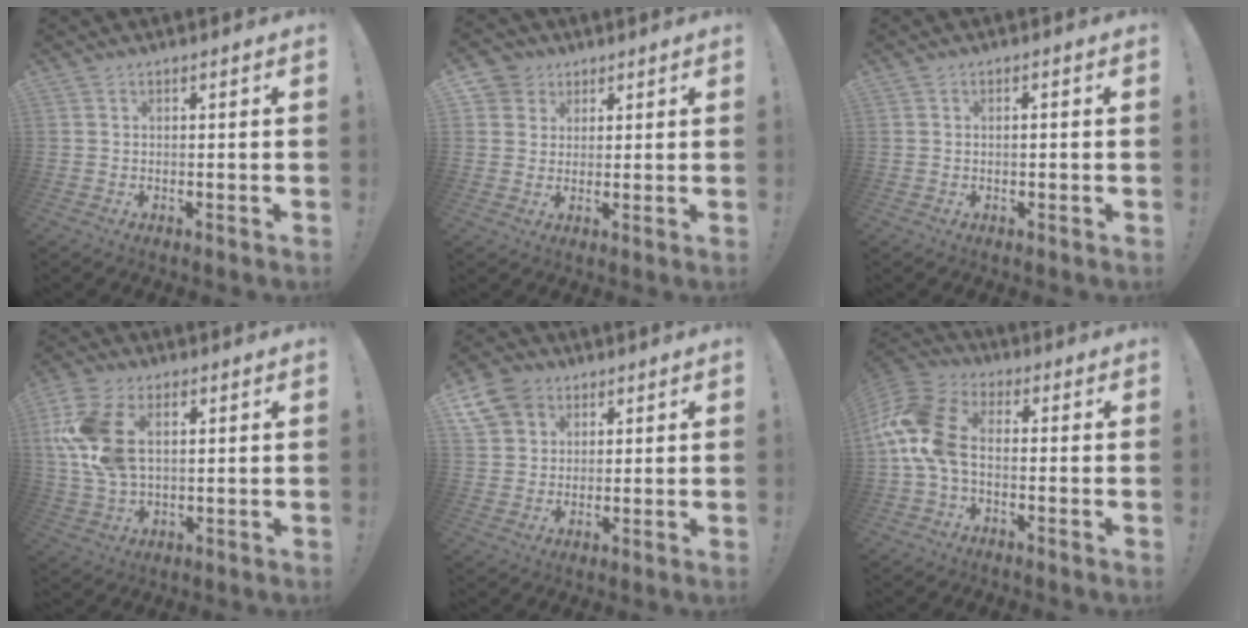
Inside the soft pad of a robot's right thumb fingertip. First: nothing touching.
{"total": 5.0, "force": [2.4, 4.3, 0.5], "torque": [-0.008, -0.014, 0.046]}
{"total": 0.9, "force": [-0.5, 0.2, 0.7], "torque": [-0.021, 0.004, -0.008]}
{"total": 13.9, "force": [3.9, 8.7, 10.1], "torque": [-0.215, -0.005, 0.072]}
{"total": 9.6, "force": [4.9, 7.5, 3.3], "torque": [-0.065, -0.024, 0.098]}
{"total": 14.2, "force": [-0.5, 8.7, 11.2], "torque": [-0.237, 0.018, -0.004]}